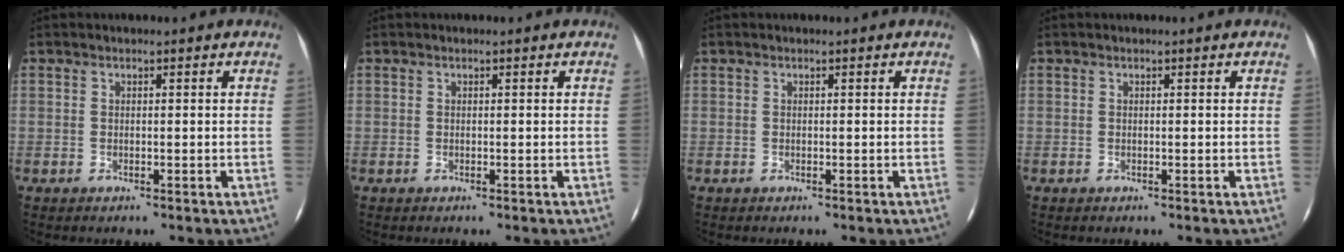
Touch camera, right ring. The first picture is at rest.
{"total": 0.0}
{"total": 0.0}
{"total": 0.0}